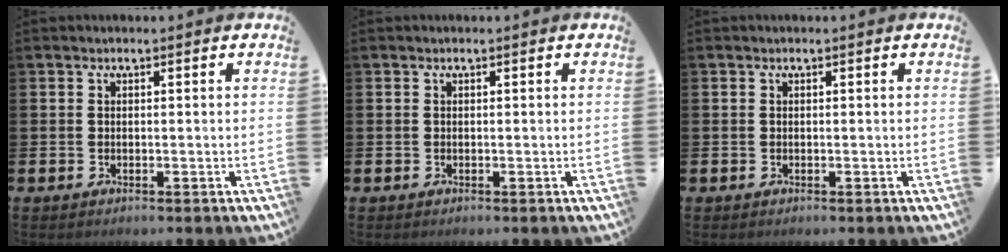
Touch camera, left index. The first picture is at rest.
{"total": 0.0}
{"total": 0.0}